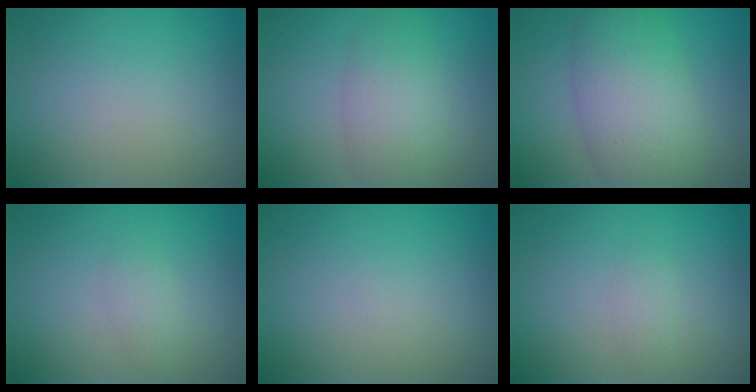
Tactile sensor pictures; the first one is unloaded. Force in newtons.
{"total": 4.4, "press": 4.4, "slide": 0.2}
{"total": 7.6, "press": 7.6, "slide": 0.2}
{"total": 1.3, "press": 1.3, "slide": 0.0}
{"total": 0.0}
{"total": 0.8, "press": 0.8, "slide": 0.1}